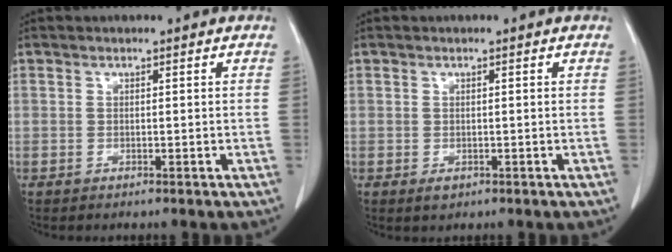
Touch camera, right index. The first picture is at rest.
{"total": 1.2, "force": [-0.5, 0.9, 0.7], "torque": [-0.009, 0.000, -0.003]}